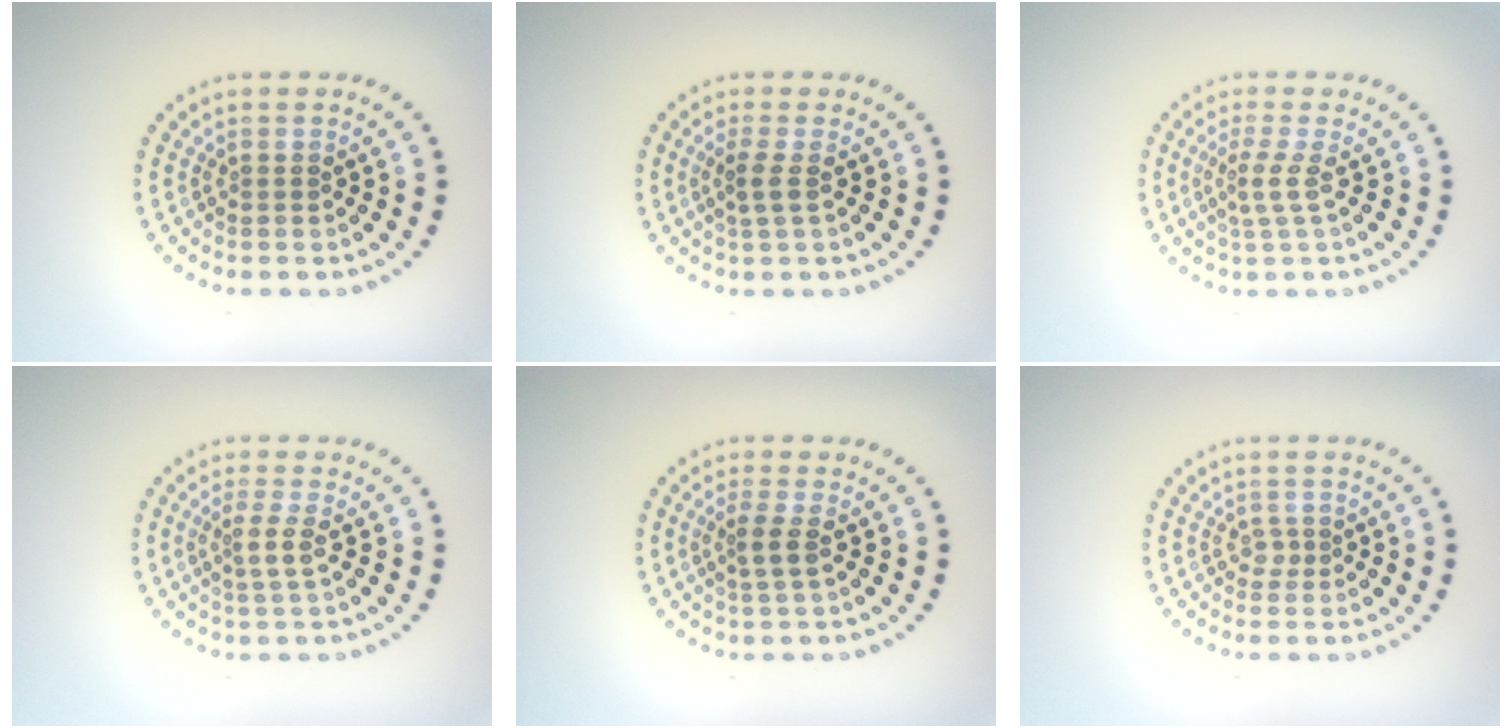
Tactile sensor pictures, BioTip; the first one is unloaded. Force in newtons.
{"total": 1.6, "press": 1.3, "slide": 0.9}
{"total": 2.0, "press": 1.3, "slide": 1.5}
{"total": 1.8, "press": 1.3, "slide": 1.2}
{"total": 1.7, "press": 1.3, "slide": 1.0}
{"total": 0.9, "press": 0.7, "slide": 0.5}